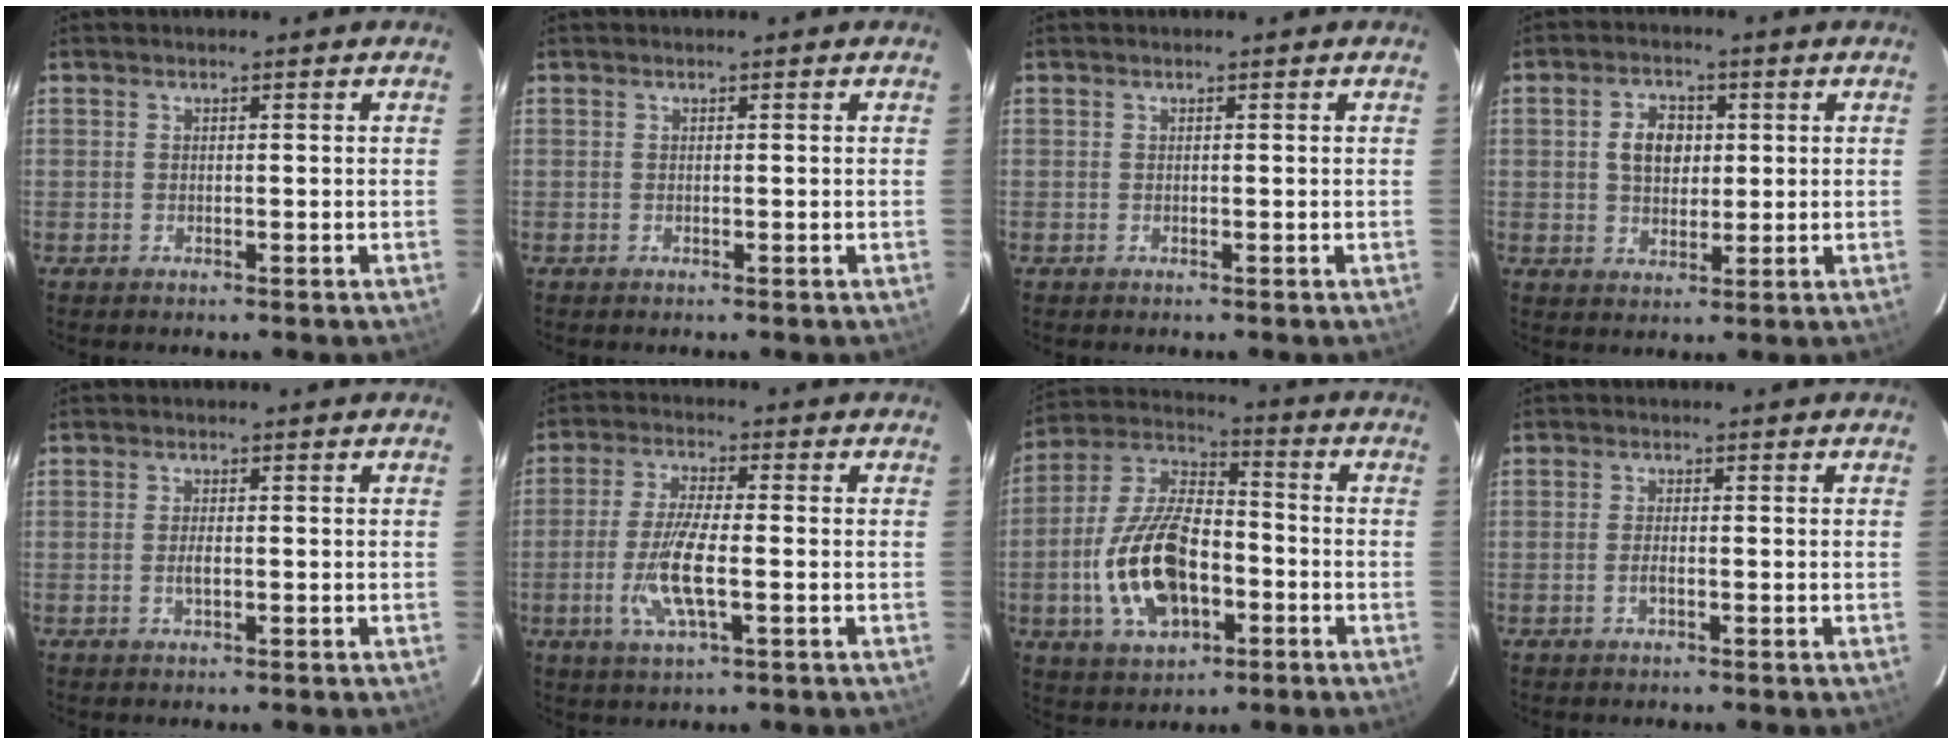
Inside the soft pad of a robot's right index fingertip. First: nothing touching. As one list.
[{"total": 0.0}, {"total": 0.0}, {"total": 6.4, "force": [1.2, 4.6, 4.4], "torque": [-0.078, 0.014, 0.024]}, {"total": 1.7, "force": [-0.3, 0.6, 1.5], "torque": [-0.030, -0.002, -0.006]}, {"total": 9.3, "force": [-2.2, 2.0, 8.8], "torque": [-0.179, -0.008, -0.045]}, {"total": 17.7, "force": [-5.0, 9.4, 14.2], "torque": [-0.298, 0.006, -0.083]}, {"total": 1.6, "force": [-0.7, 0.5, 1.4], "torque": [-0.031, 0.000, -0.013]}]